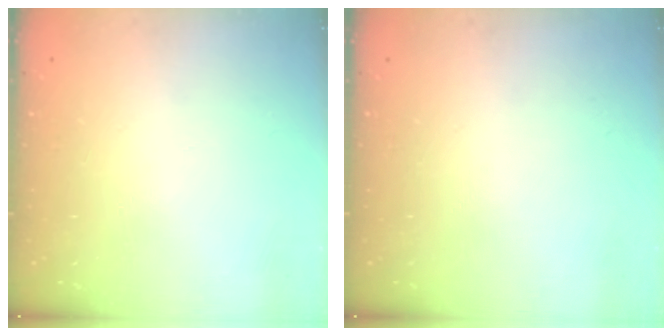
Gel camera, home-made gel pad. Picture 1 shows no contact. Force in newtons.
{"total": 0.0}